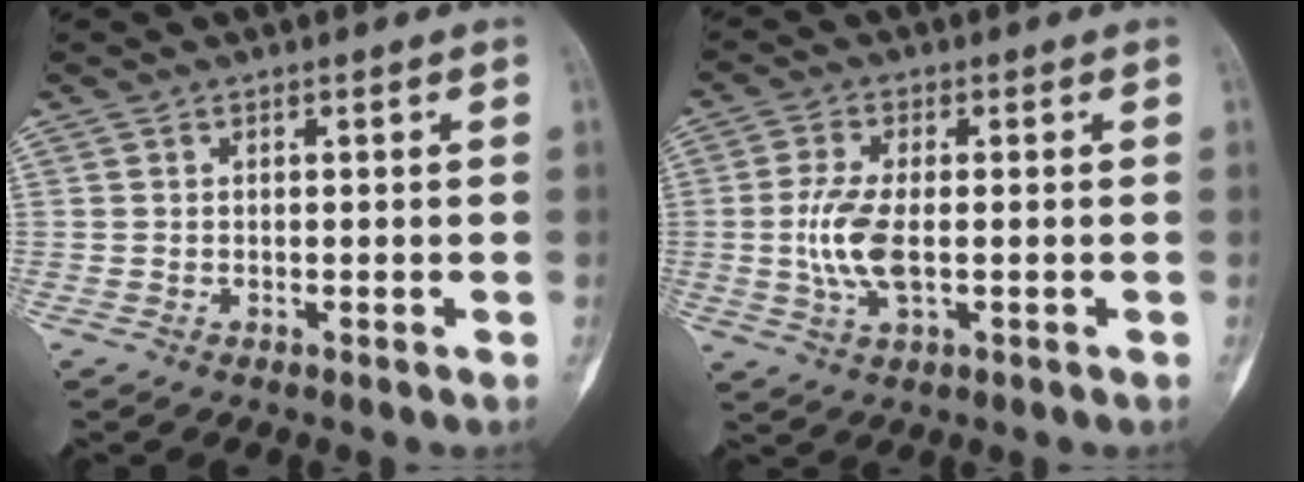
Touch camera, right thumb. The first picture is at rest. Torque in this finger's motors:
{"motor_torque": [1.10, 1.54, 0.77, -0.56, 0.50]}